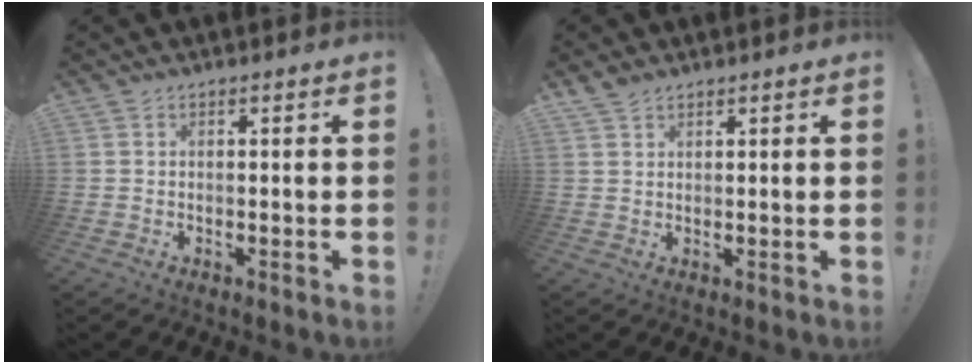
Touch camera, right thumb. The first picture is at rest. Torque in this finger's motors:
{"motor_torque": [-0.32, 0.33, 0.19, -0.02, 0.00]}